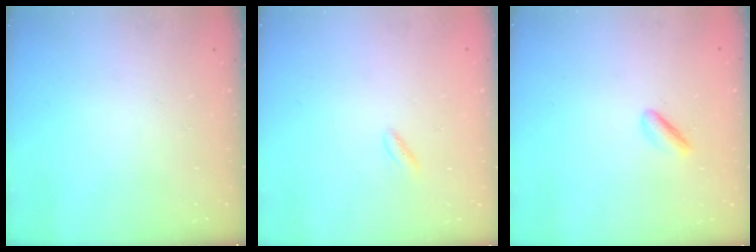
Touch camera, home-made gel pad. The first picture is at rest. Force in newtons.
{"total": 1.9, "press": 1.7, "slide": 0.8}
{"total": 2.2, "press": 1.9, "slide": 1.2}